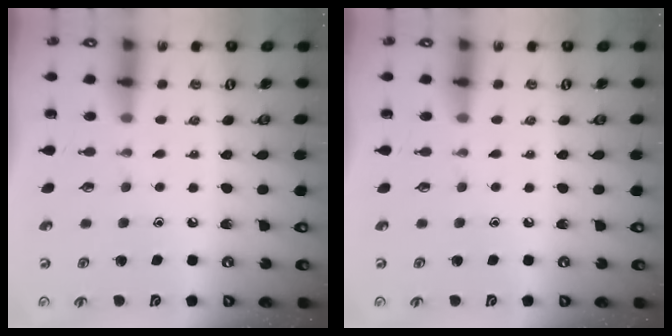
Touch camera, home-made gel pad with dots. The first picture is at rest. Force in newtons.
{"total": 0.0}